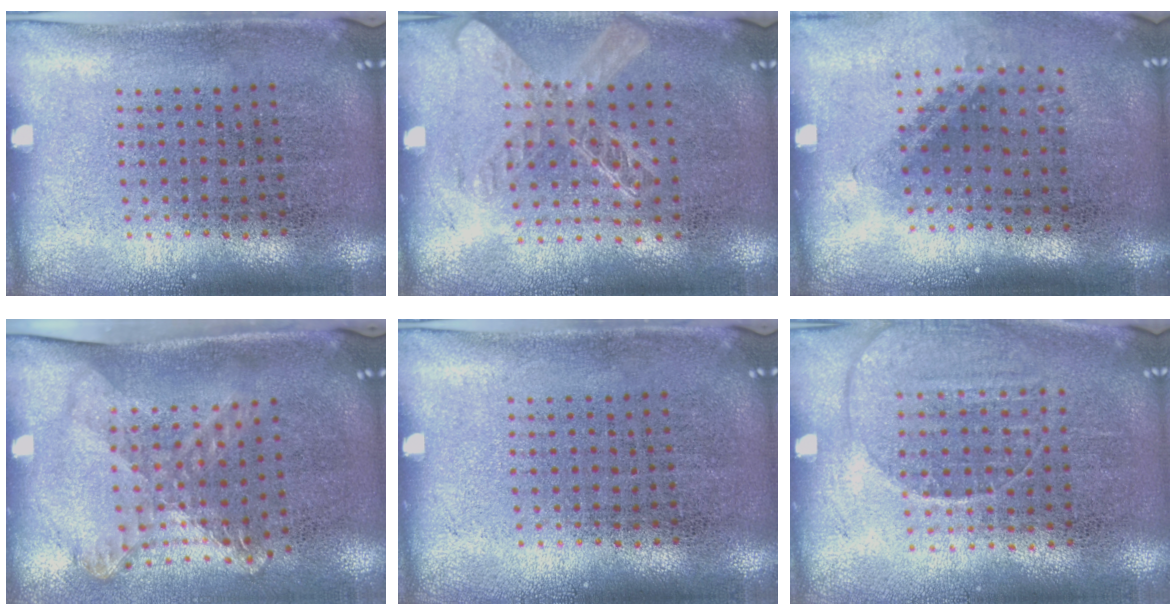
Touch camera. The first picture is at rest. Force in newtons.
{"total": 1.4, "press": 1.2, "slide": 0.6}
{"total": 1.5, "press": 1.0, "slide": 1.1}
{"total": 1.8, "press": 1.3, "slide": 1.2}
{"total": 0.0}
{"total": 1.4, "press": 1.3, "slide": 0.5}